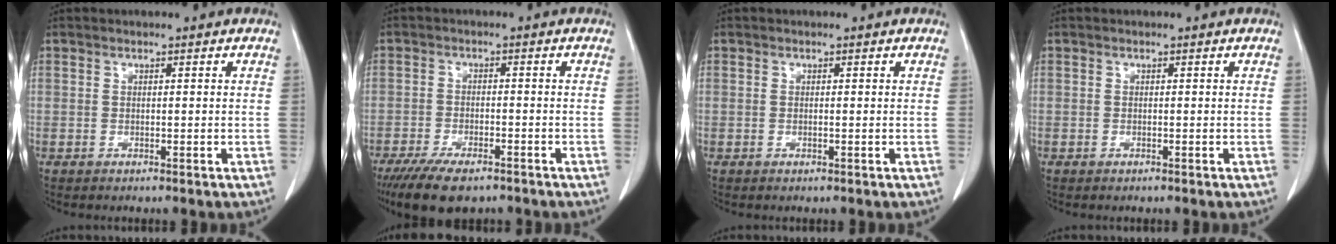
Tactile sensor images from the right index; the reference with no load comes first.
{"total": 8.7, "force": [-6.4, 3.1, 5.0], "torque": [-0.080, -0.011, -0.103]}
{"total": 0.0}
{"total": 0.0}